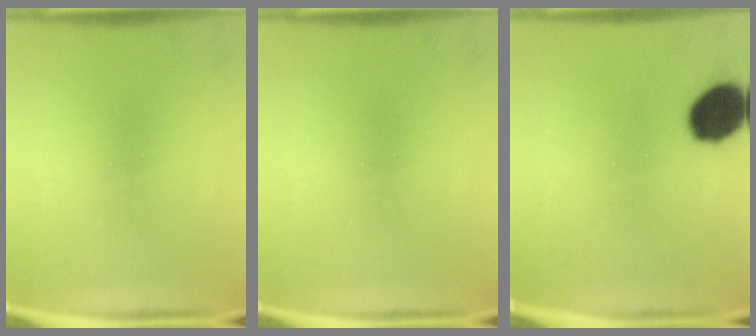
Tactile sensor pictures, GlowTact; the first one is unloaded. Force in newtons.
{"total": 0.0}
{"total": 13.4}